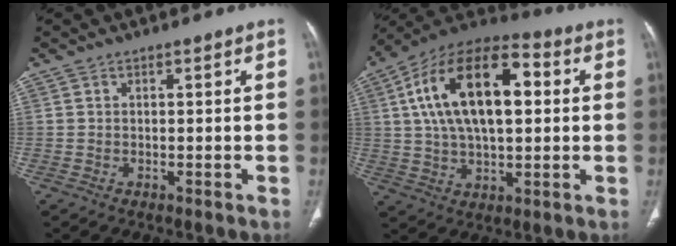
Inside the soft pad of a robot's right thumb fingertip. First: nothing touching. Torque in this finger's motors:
{"motor_torque": [-0.43, 3.70, 1.60, 0.55, 0.44]}